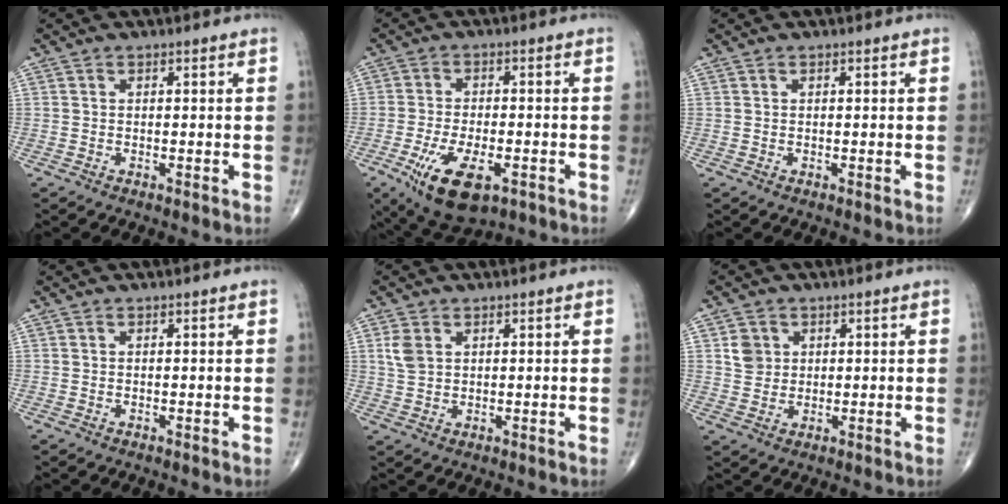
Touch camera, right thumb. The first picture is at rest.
{"total": 12.1, "force": [-5.5, 5.6, 9.3], "torque": [-0.164, 0.005, -0.082]}
{"total": 0.0}
{"total": 0.0}
{"total": 3.6, "force": [1.3, 2.5, 2.2], "torque": [-0.044, 0.001, 0.031]}
{"total": 4.0, "force": [1.3, 3.5, 1.3], "torque": [-0.008, -0.004, 0.024]}